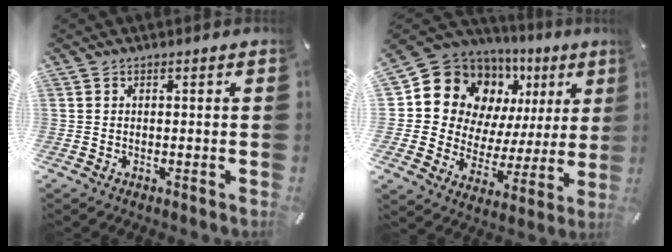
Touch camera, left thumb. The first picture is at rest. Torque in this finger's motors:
{"motor_torque": [2.50, 2.51, 2.13, -0.65, 0.16]}